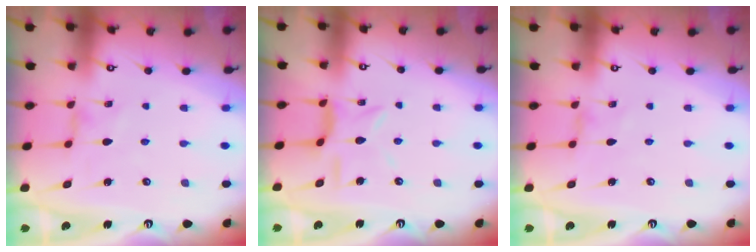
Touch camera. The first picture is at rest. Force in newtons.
{"total": 7.2, "press": 7.2, "slide": 0.6}
{"total": 0.0}